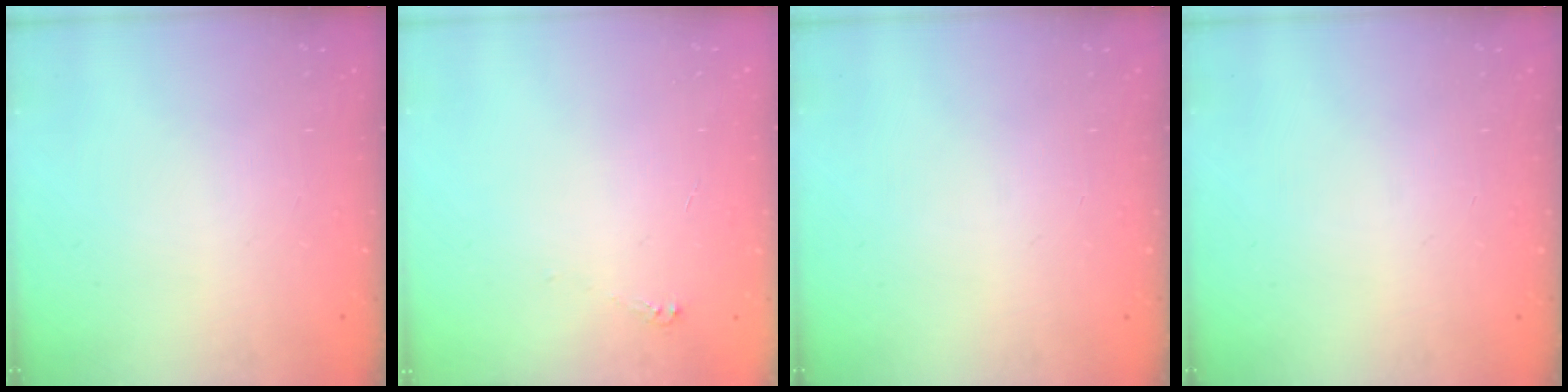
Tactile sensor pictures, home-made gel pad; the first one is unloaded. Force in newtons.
{"total": 2.5, "press": 2.5, "slide": 0.3}
{"total": 0.0}
{"total": 0.0}